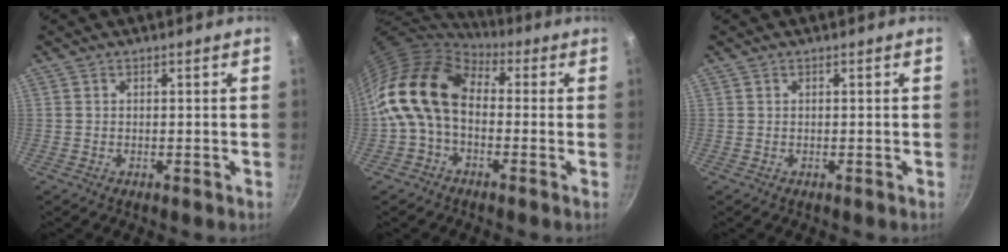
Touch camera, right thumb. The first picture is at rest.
{"total": 14.4, "force": [0.4, 9.9, 10.5], "torque": [-0.181, 0.027, -0.013]}
{"total": 0.0}